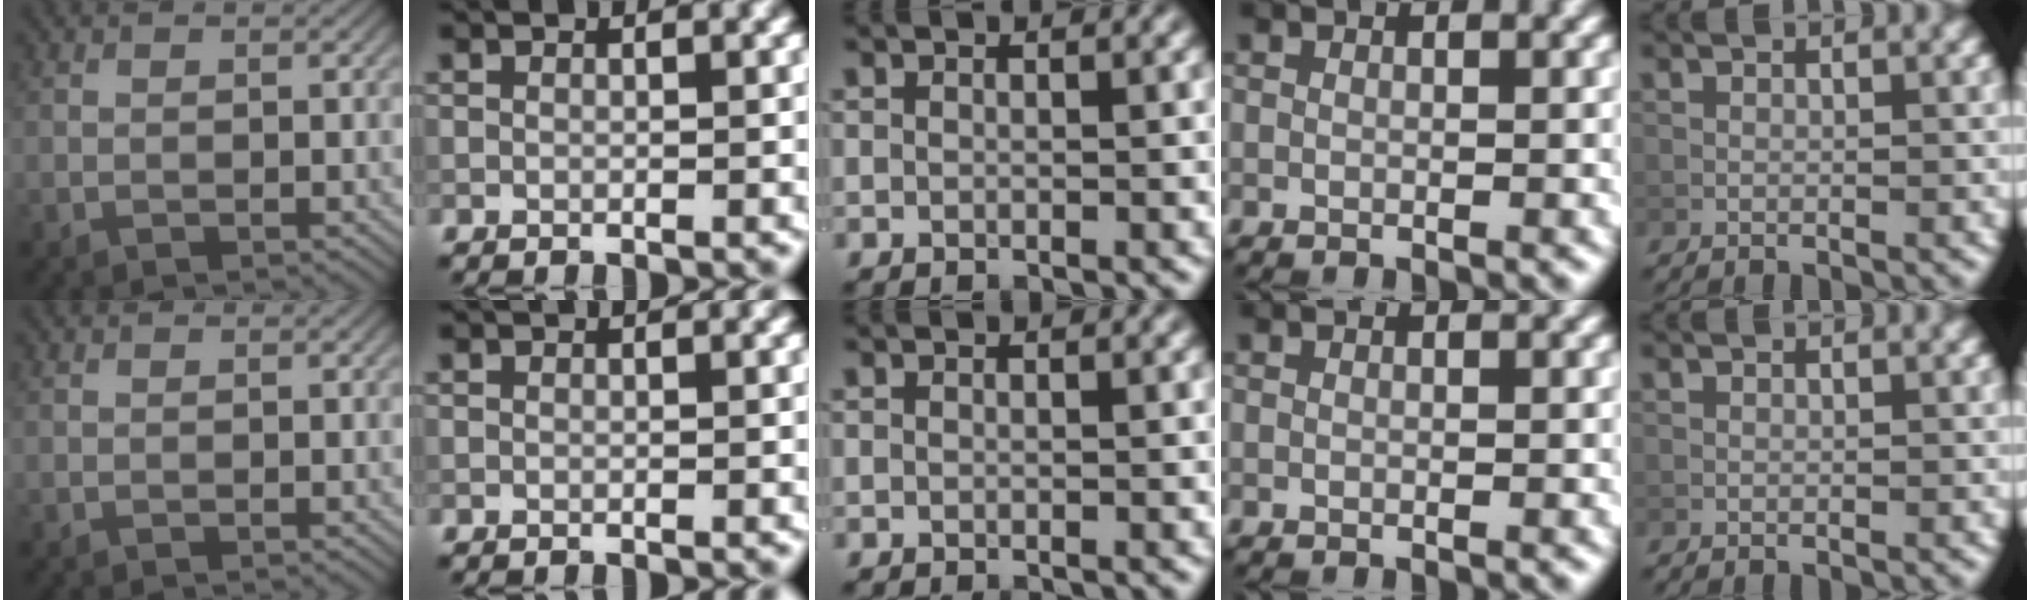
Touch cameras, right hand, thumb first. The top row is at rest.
{}